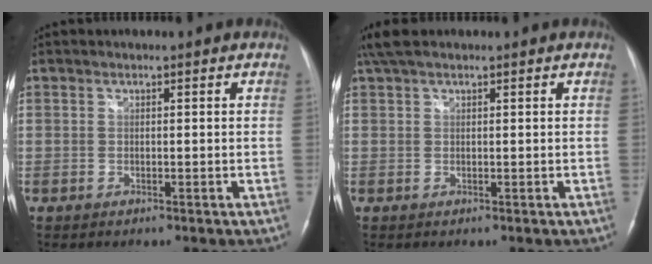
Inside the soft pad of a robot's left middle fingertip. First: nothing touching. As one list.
[{"total": 4.0, "force": [3.0, 1.2, 2.4], "torque": [-0.052, 0.033, 0.057]}]